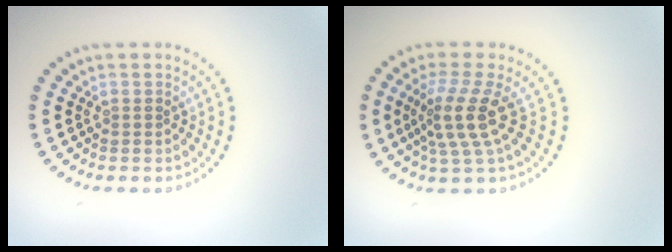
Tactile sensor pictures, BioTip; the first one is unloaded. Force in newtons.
{"total": 3.9, "press": 3.0, "slide": 2.5}